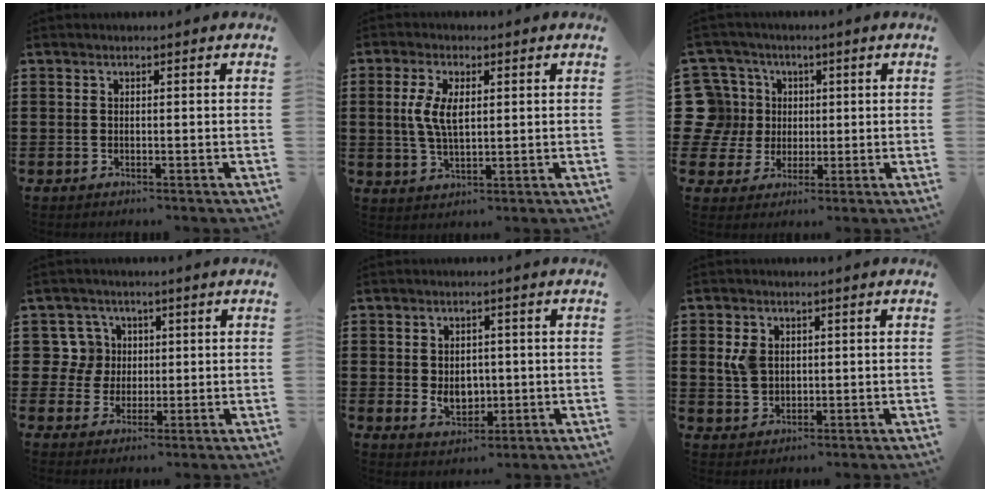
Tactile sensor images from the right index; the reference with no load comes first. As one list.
[{"total": 5.6, "force": [0.8, 2.5, 5.0], "torque": [-0.109, 0.004, 0.010]}, {"total": 9.1, "force": [1.7, 8.6, 2.5], "torque": [-0.109, 0.010, 0.032]}, {"total": 6.3, "force": [1.3, 6.0, 1.6], "torque": [-0.050, 0.016, 0.024]}, {"total": 4.2, "force": [0.0, 3.3, 2.7], "torque": [-0.043, 0.002, -0.006]}, {"total": 4.1, "force": [0.8, 3.1, 2.5], "torque": [-0.066, 0.008, 0.012]}]